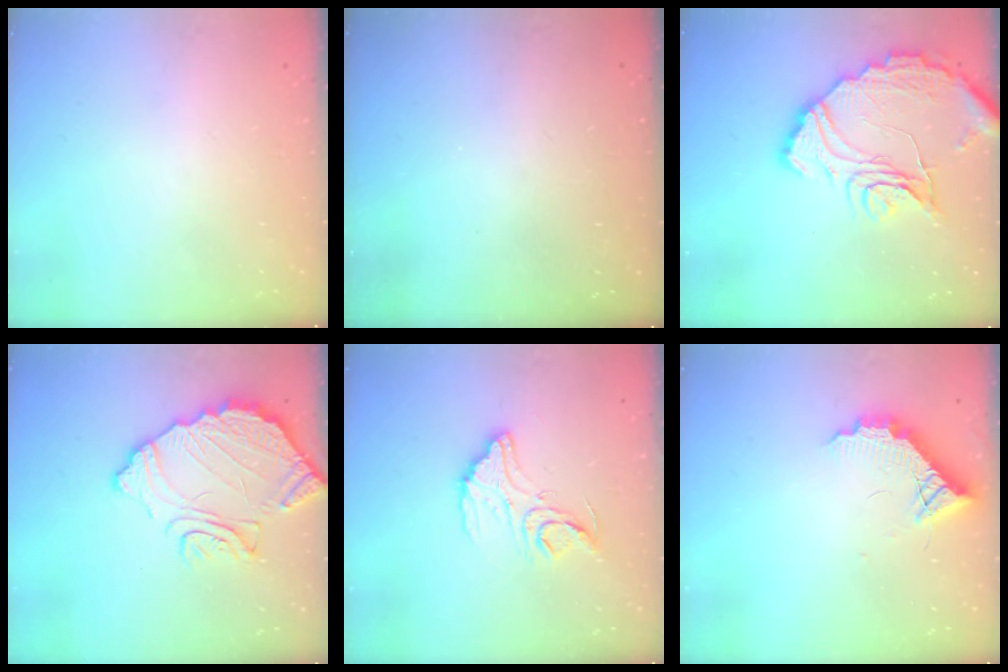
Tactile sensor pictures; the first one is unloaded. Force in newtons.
{"total": 3.0, "press": 3.0, "slide": 0.1}
{"total": 16.6, "press": 16.6, "slide": 1.0}
{"total": 13.6, "press": 13.6, "slide": 1.2}
{"total": 13.5, "press": 13.4, "slide": 1.0}
{"total": 10.1, "press": 10.1, "slide": 0.6}